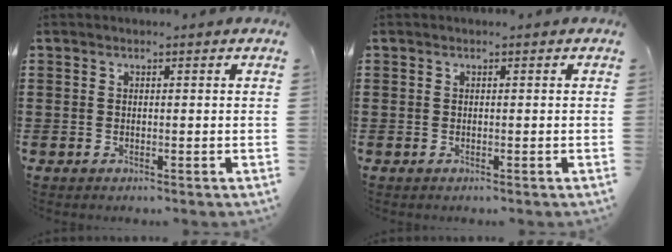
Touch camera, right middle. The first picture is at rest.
{"total": 0.0}